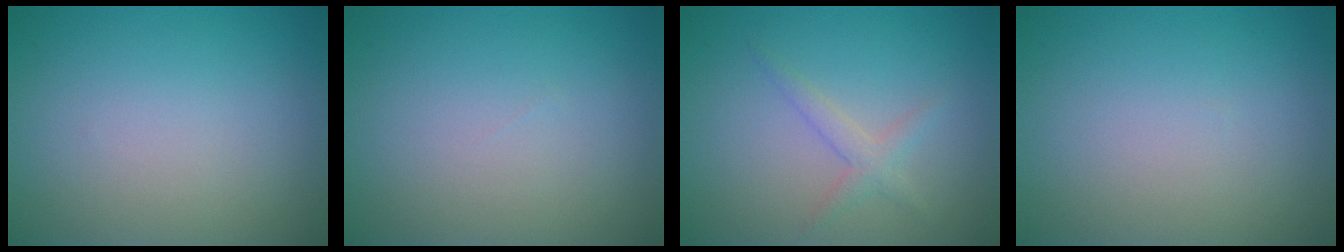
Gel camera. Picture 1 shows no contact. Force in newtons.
{"total": 0.0}
{"total": 1.6, "press": 1.6, "slide": 0.1}
{"total": 0.0}